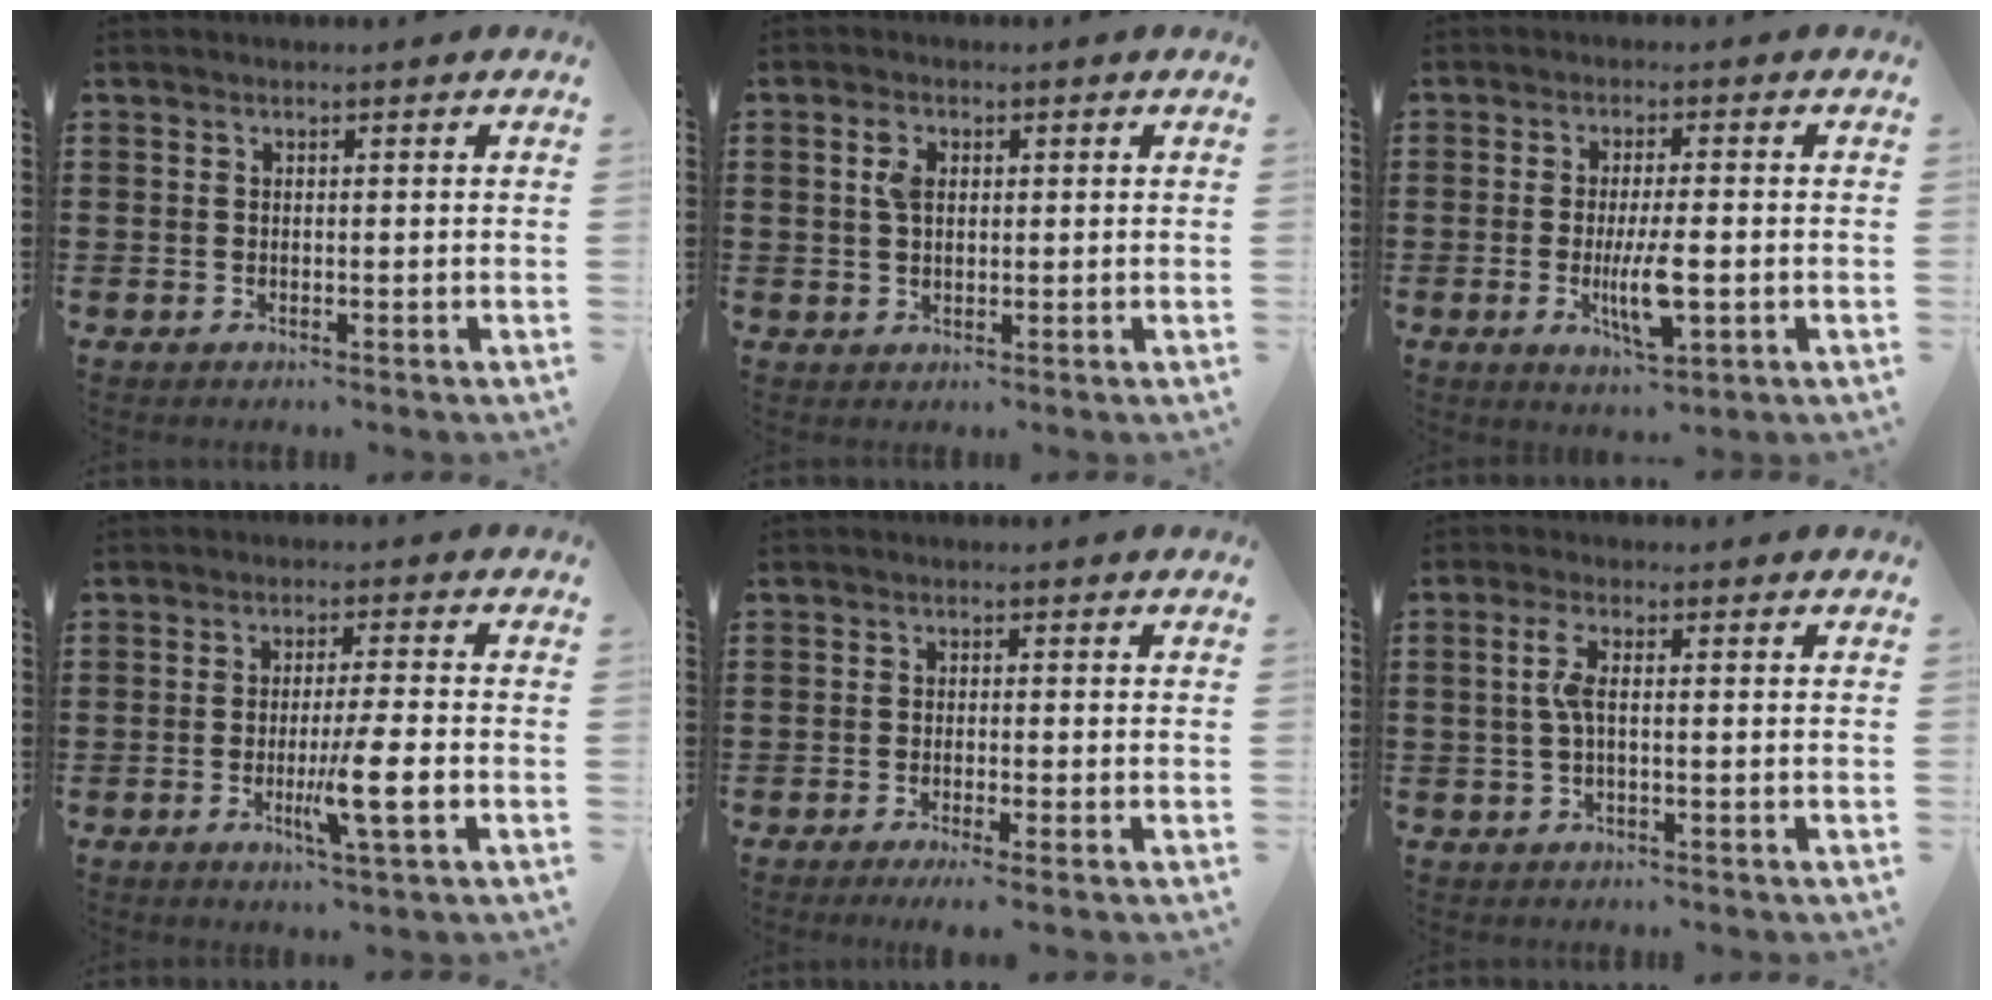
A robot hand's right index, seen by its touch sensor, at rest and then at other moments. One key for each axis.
{"total": 3.0, "fx": 0.8, "fy": 1.7, "fz": 2.4, "tx": -0.052, "ty": 0.008, "tz": 0.014}
{"total": 7.0, "fx": -1.8, "fy": 1.8, "fz": 6.6, "tx": -0.129, "ty": -0.013, "tz": -0.031}
{"total": 7.2, "fx": -2.0, "fy": 0.2, "fz": 6.9, "tx": -0.125, "ty": -0.019, "tz": -0.037}
{"total": 1.7, "fx": -1.2, "fy": -0.2, "fz": 1.2, "tx": -0.019, "ty": -0.003, "tz": -0.021}
{"total": 3.5, "fx": 0.0, "fy": 0.9, "fz": 3.4, "tx": -0.071, "ty": 0.001, "tz": -0.005}